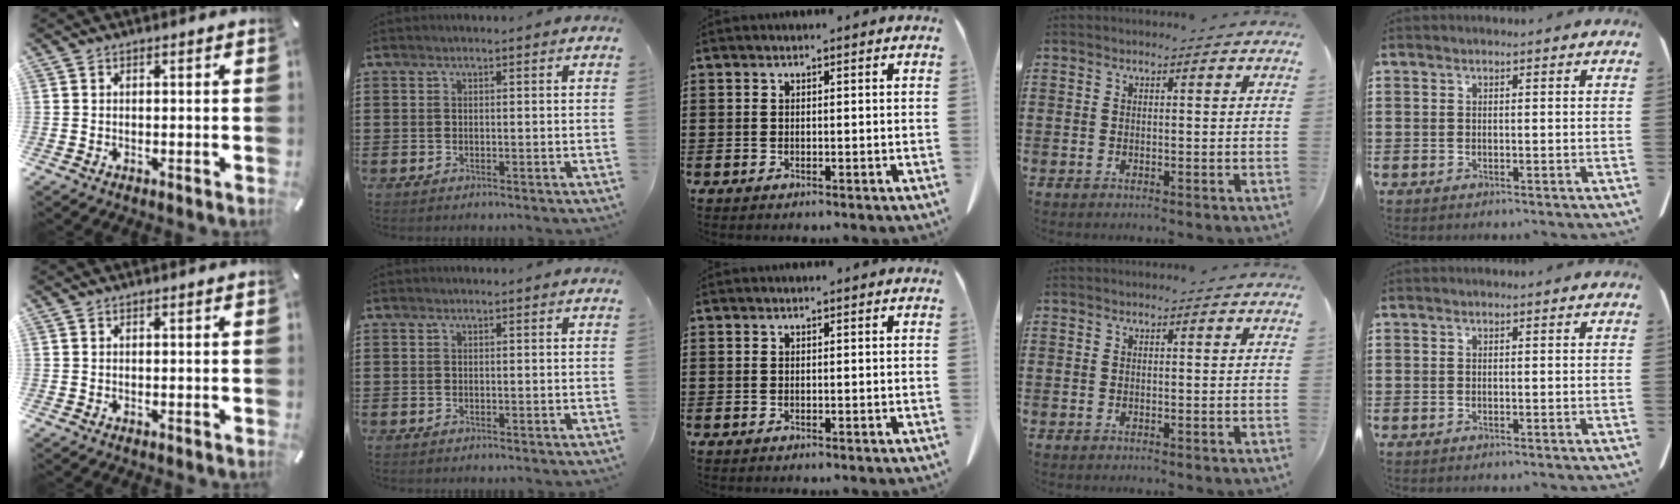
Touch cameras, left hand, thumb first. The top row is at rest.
{}